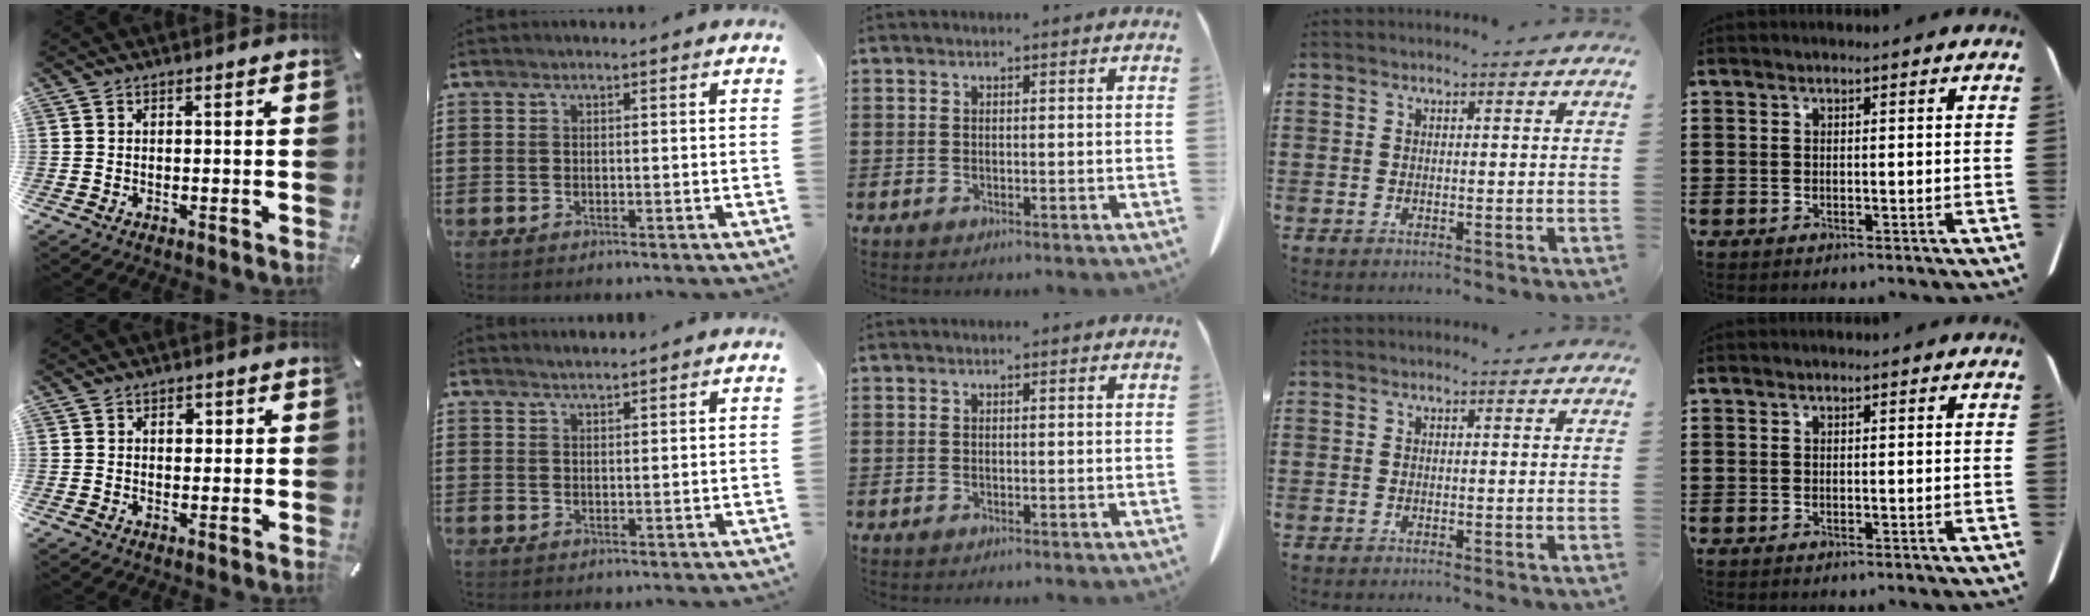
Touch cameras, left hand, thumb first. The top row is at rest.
{"thumb": {"total": 2.0, "force": [0.6, 1.5, 1.1], "torque": [-0.001, -0.002, 0.002]}, "index": {"total": 1.2, "force": [1.2, -0.1, 0.2], "torque": [-0.006, 0.001, 0.023]}}